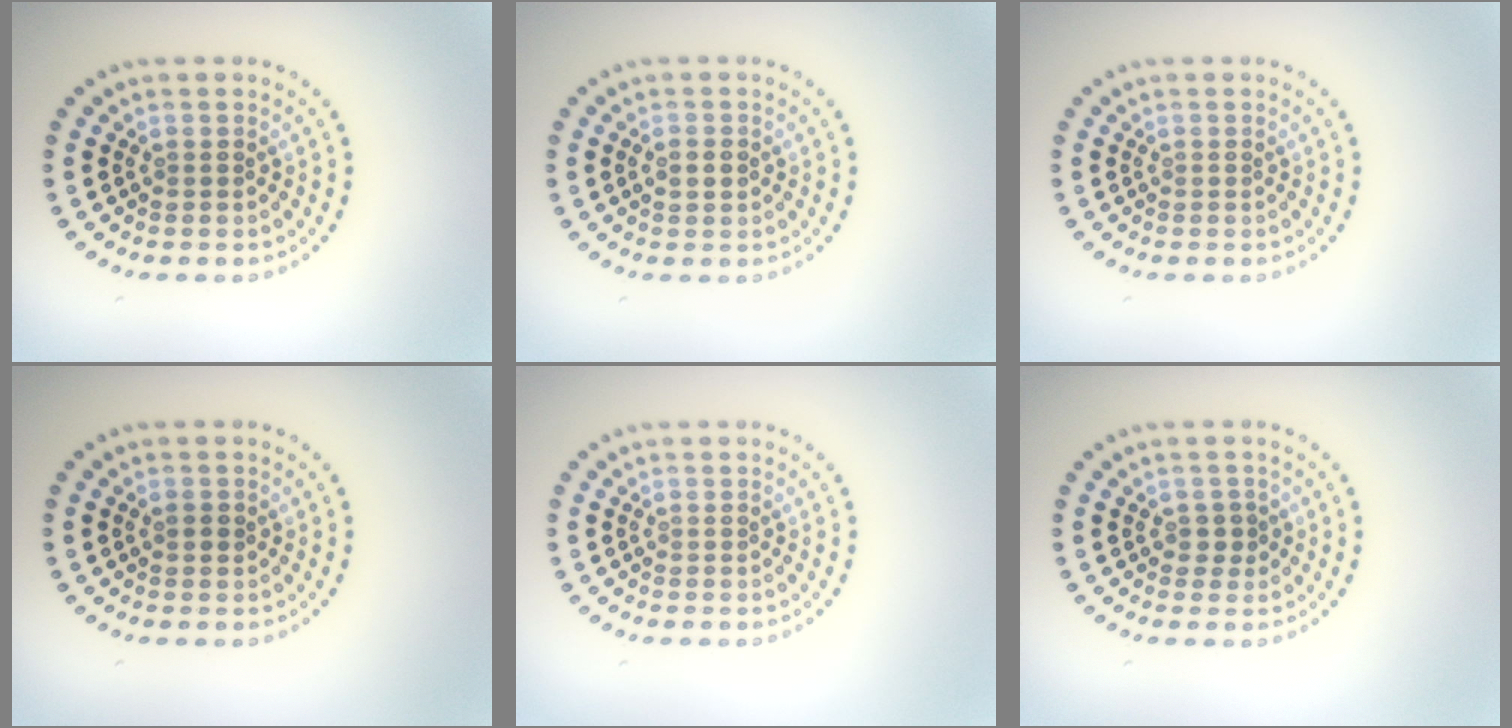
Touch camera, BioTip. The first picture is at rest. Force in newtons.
{"total": 1.3, "press": 1.3, "slide": 0.1}
{"total": 0.0}
{"total": 0.7, "press": 0.7, "slide": 0.0}
{"total": 0.0}
{"total": 1.2, "press": 1.1, "slide": 0.5}